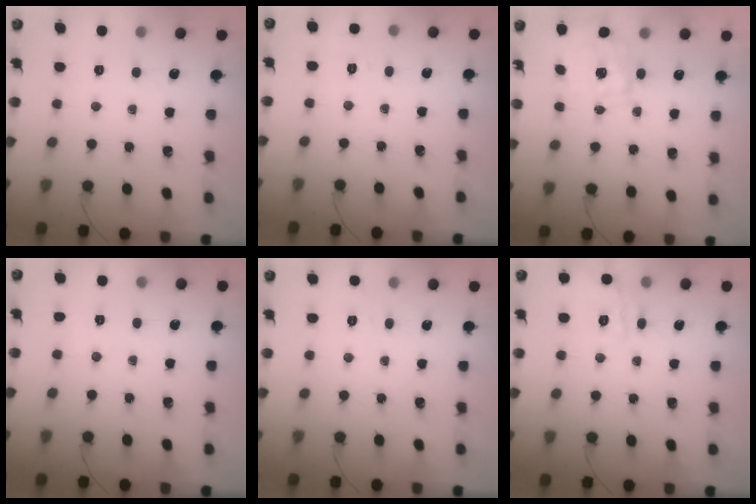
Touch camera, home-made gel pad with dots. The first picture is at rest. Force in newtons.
{"total": 1.9, "press": 0.5, "slide": 1.8}
{"total": 2.3, "press": 2.3, "slide": 0.3}
{"total": 1.2, "press": 0.3, "slide": 1.2}
{"total": 2.6, "press": 2.0, "slide": 1.7}
{"total": 10.7, "press": 10.6, "slide": 1.0}